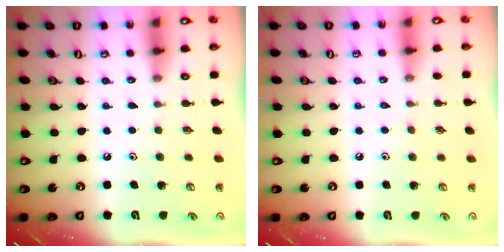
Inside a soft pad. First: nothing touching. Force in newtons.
{"total": 2.1, "press": 2.1, "slide": 0.4}